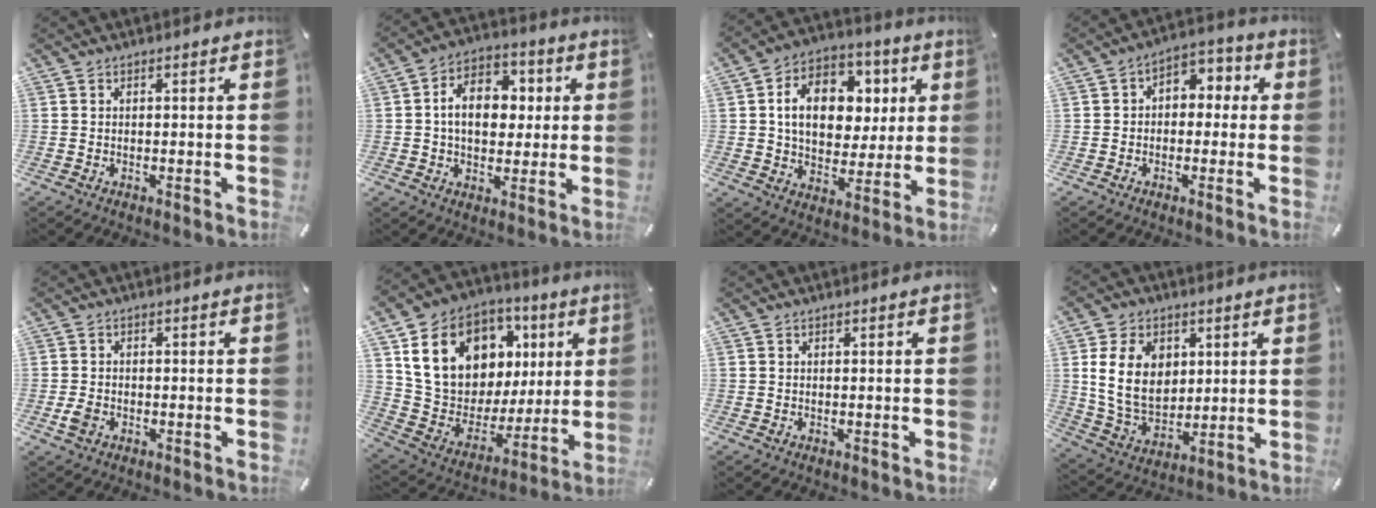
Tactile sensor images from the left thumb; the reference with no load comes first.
{"total": 11.4, "force": [0.9, 8.5, 7.6], "torque": [-0.115, 0.012, 0.015]}
{"total": 15.1, "force": [3.3, 11.5, 9.2], "torque": [-0.146, 0.002, 0.062]}
{"total": 4.7, "force": [-1.3, 4.0, 2.1], "torque": [-0.022, 0.016, -0.031]}
{"total": 2.9, "force": [-1.0, 2.2, 1.6], "torque": [-0.041, 0.001, -0.021]}
{"total": 19.0, "force": [7.6, 14.7, 9.3], "torque": [-0.165, -0.029, 0.154]}
{"total": 0.0}
{"total": 13.3, "force": [3.3, 10.1, 7.9], "torque": [-0.171, -0.003, 0.057]}